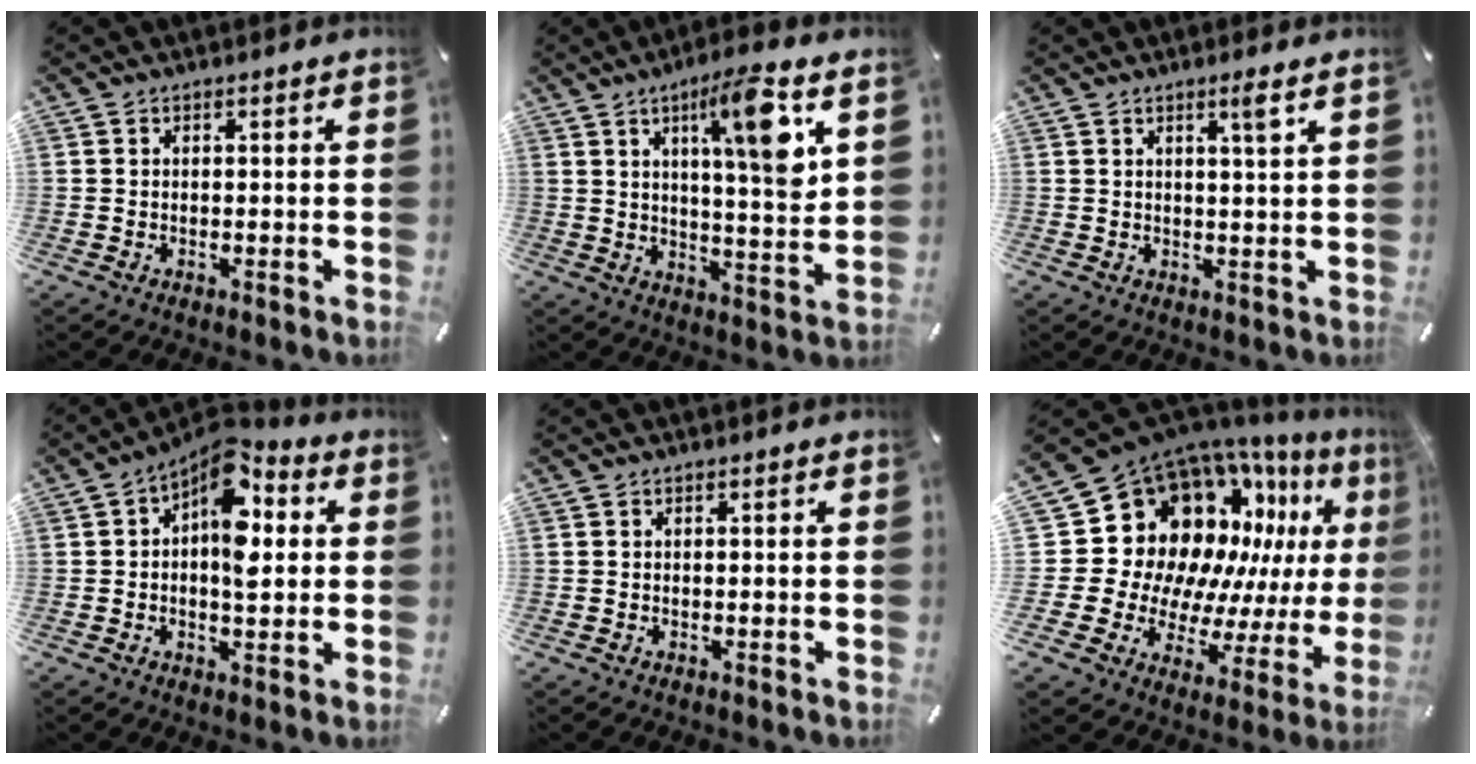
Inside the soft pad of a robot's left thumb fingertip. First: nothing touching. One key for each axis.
{"total": 12.5, "fx": 6.0, "fy": 1.7, "fz": 10.8, "tx": -0.170, "ty": -0.025, "tz": 0.088}
{"total": 3.1, "fx": 1.8, "fy": -0.2, "fz": 2.5, "tx": -0.044, "ty": -0.007, "tz": 0.028}
{"total": 12.4, "fx": 4.3, "fy": 6.7, "fz": 9.5, "tx": -0.146, "ty": -0.040, "tz": 0.072}
{"total": 0.0}
{"total": 18.9, "fx": 8.1, "fy": 14.4, "fz": 9.1, "tx": -0.143, "ty": -0.111, "tz": 0.182}